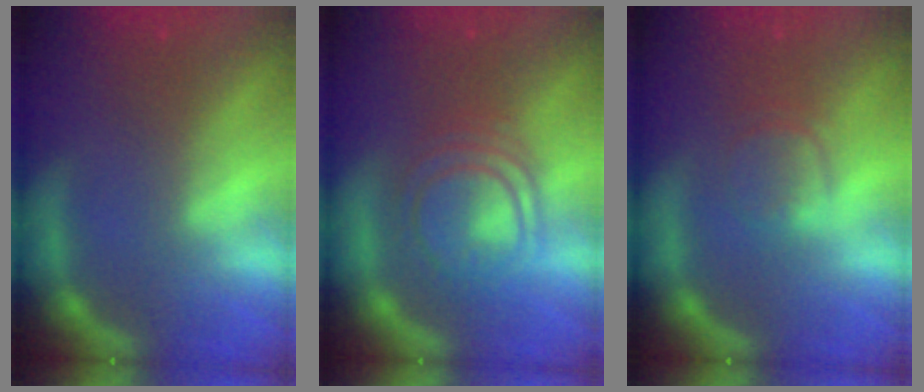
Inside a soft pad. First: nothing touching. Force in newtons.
{"total": 6.5}
{"total": 2.4}